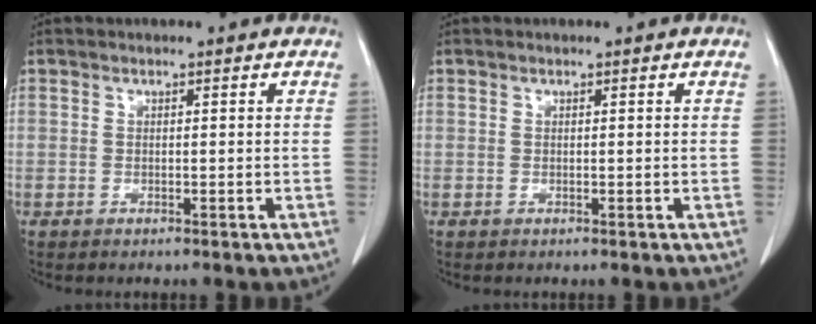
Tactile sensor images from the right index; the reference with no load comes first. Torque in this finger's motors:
{"motor_torque": [0.00, 0.02, 0.00, 0.00]}